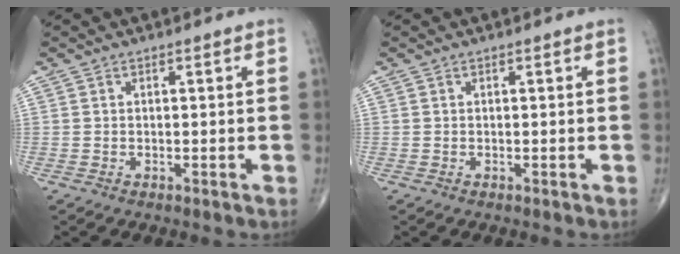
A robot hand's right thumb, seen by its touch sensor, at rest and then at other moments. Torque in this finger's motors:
{"motor_torque": [0.02, 0.00, 0.01, 0.01, 0.01]}